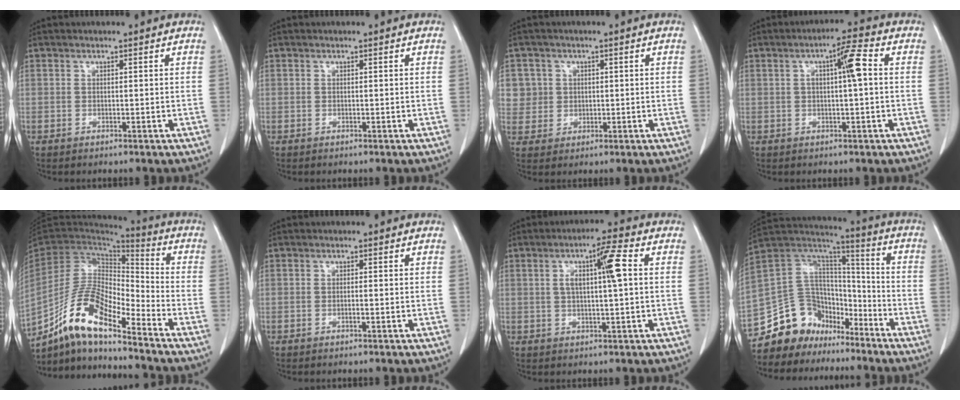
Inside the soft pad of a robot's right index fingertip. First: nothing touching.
{"total": 0.0}
{"total": 5.2, "force": [1.3, 5.0, -0.1], "torque": [0.015, 0.012, 0.032]}
{"total": 5.1, "force": [0.7, 0.4, 5.0], "torque": [-0.085, 0.012, 0.008]}
{"total": 13.7, "force": [-10.2, 3.3, 8.6], "torque": [-0.171, 0.016, -0.188]}
{"total": 0.5, "force": [-0.1, 0.0, 0.5], "torque": [-0.008, 0.002, 0.000]}
{"total": 6.5, "force": [1.2, 0.8, 6.3], "torque": [-0.108, 0.014, 0.018]}
{"total": 14.4, "force": [-11.0, 8.9, 2.5], "torque": [-0.051, 0.098, -0.194]}